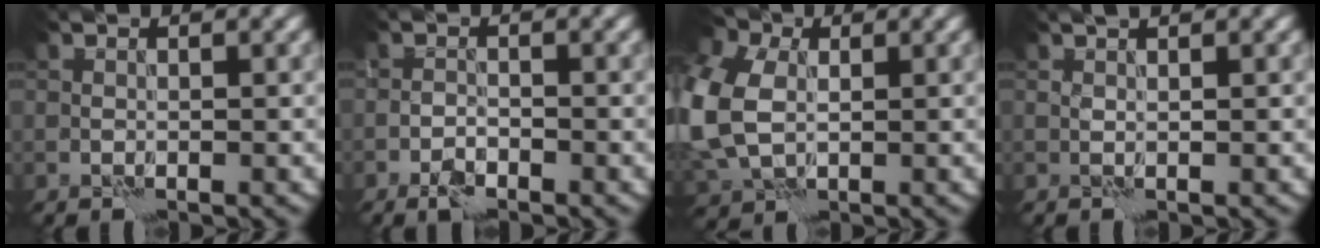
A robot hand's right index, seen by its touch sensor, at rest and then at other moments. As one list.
[{"total": 1.9, "force": [-1.4, 0.9, 1.0], "torque": [-0.021, 0.000, -0.030]}, {"total": 14.1, "force": [0.7, 10.8, 9.0], "torque": [-0.247, -0.001, -0.008]}, {"total": 1.1, "force": [0.8, 0.2, 0.7], "torque": [-0.016, 0.000, 0.011]}]